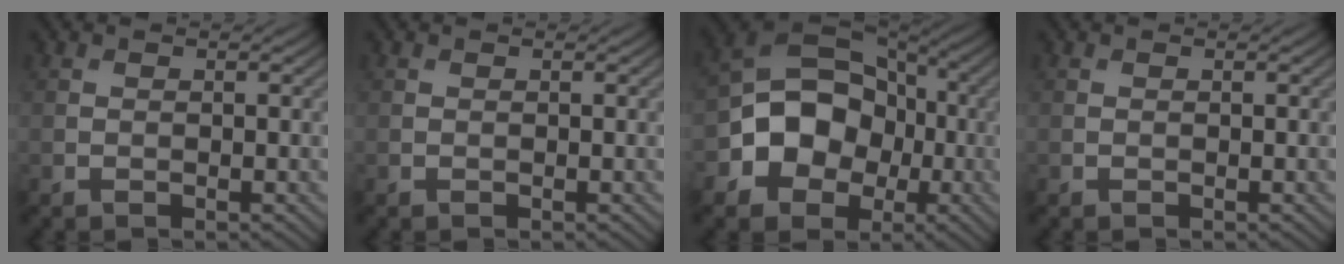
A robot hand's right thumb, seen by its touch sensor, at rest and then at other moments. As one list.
[{"total": 0.0}, {"total": 11.5, "force": [-2.6, 9.1, 6.6], "torque": [-0.107, -0.002, -0.074]}, {"total": 0.0}]